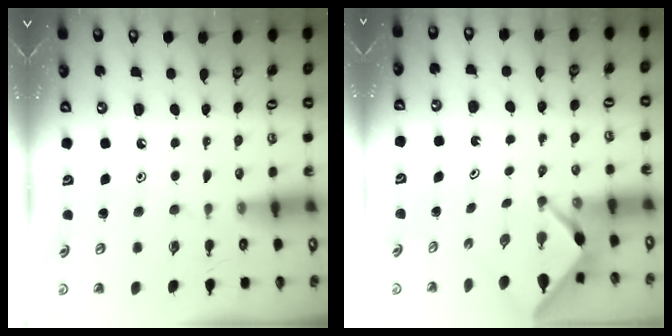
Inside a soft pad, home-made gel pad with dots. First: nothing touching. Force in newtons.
{"total": 2.2, "press": 2.2, "slide": 0.1}